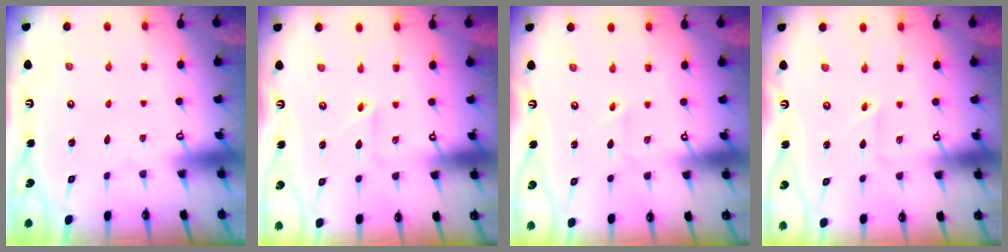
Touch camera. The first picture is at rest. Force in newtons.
{"total": 2.4, "press": 2.2, "slide": 1.0}
{"total": 2.7, "press": 2.6, "slide": 0.3}
{"total": 2.0, "press": 1.9, "slide": 0.5}